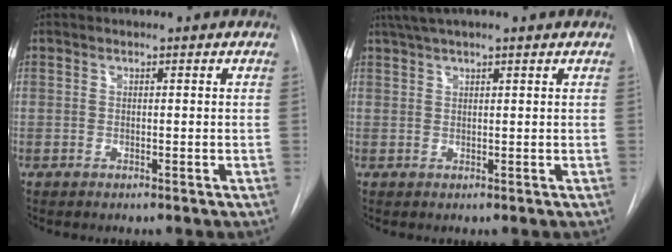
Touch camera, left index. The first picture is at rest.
{"total": 6.1, "force": [4.9, 0.1, 3.7], "torque": [-0.062, 0.039, 0.082]}